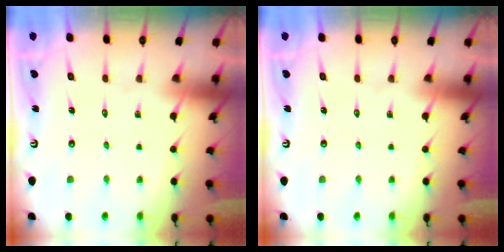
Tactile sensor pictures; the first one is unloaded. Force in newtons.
{"total": 0.0}